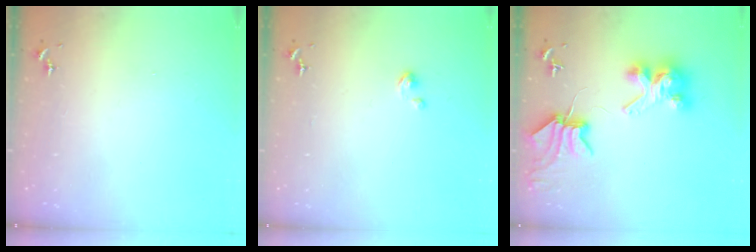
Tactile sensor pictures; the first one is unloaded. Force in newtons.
{"total": 2.2, "press": 2.2, "slide": 0.2}
{"total": 8.7, "press": 8.6, "slide": 1.2}